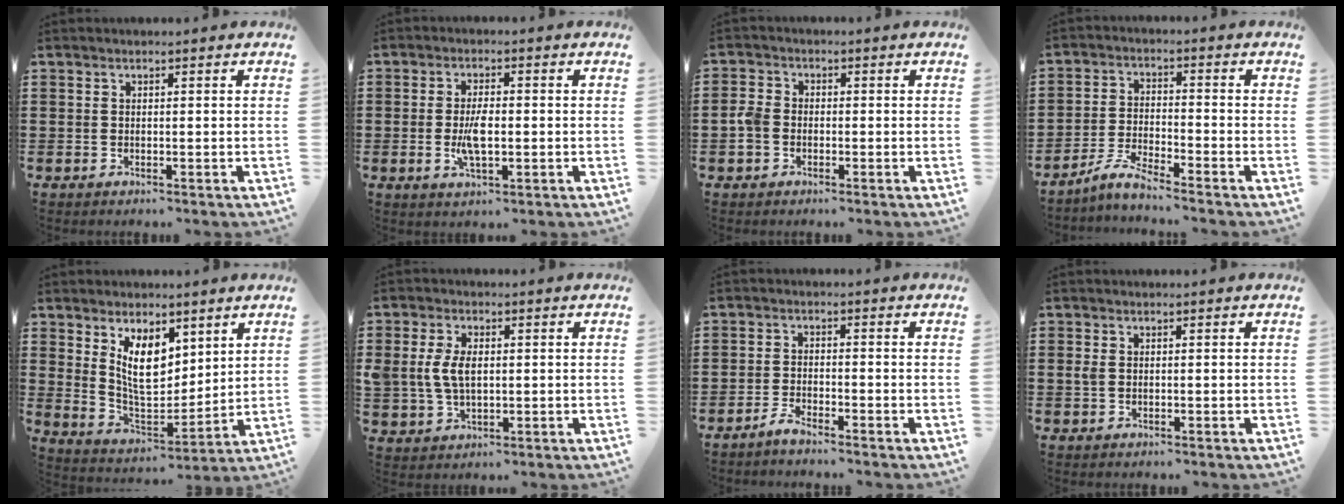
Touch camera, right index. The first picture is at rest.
{"total": 4.8, "force": [-0.6, 1.8, 4.4], "torque": [-0.101, -0.004, -0.018]}
{"total": 3.0, "force": [-0.9, 2.2, 1.7], "torque": [-0.049, 0.000, -0.023]}
{"total": 4.5, "force": [-4.1, 0.0, 1.8], "torque": [-0.053, -0.005, -0.086]}
{"total": 9.1, "force": [4.5, 4.7, 6.4], "torque": [-0.123, -0.009, 0.084]}
{"total": 5.4, "force": [0.5, 3.3, 4.2], "torque": [-0.108, 0.005, 0.001]}
{"total": 2.4, "force": [-2.3, 0.0, 0.5], "torque": [-0.020, -0.002, -0.048]}
{"total": 1.0, "force": [0.1, 0.7, 0.8], "torque": [-0.026, 0.001, -0.001]}